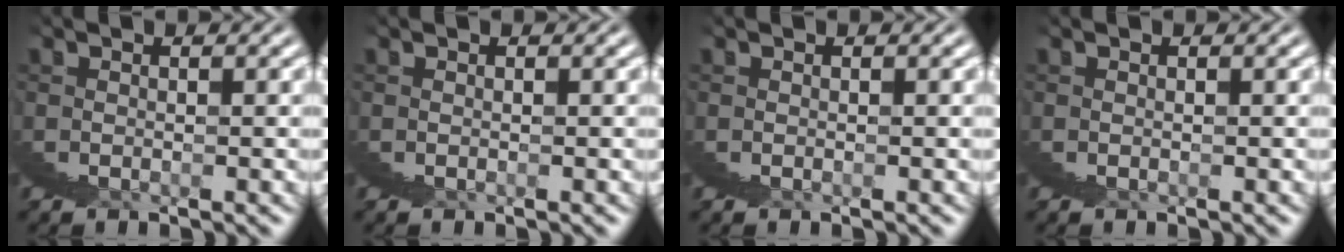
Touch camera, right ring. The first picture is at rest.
{"total": 0.0}
{"total": 0.0}
{"total": 0.0}